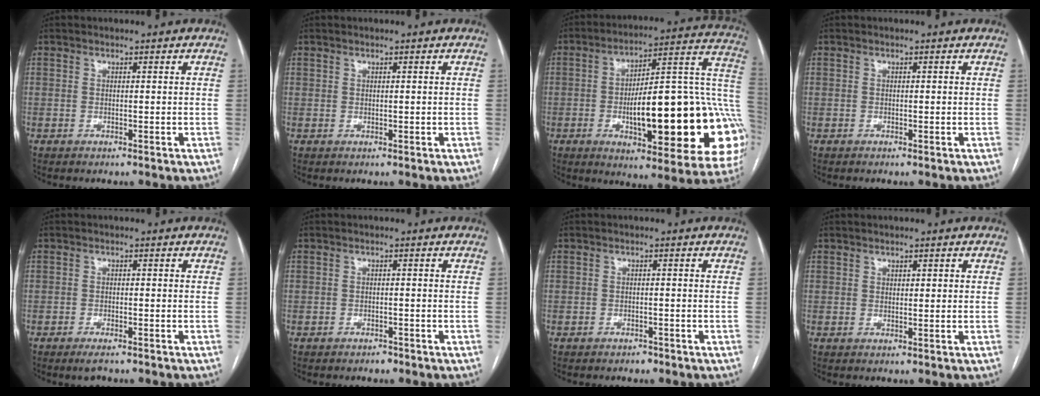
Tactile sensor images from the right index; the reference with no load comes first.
{"total": 0.0}
{"total": 28.9, "force": [-5.0, 7.1, 27.5], "torque": [-0.293, 0.022, -0.065]}
{"total": 0.0}
{"total": 2.5, "force": [-1.8, 0.8, 1.6], "torque": [-0.029, -0.003, -0.027]}
{"total": 1.3, "force": [-1.1, 0.6, 0.4], "torque": [-0.009, 0.001, -0.016]}
{"total": 1.3, "force": [-1.1, 0.8, 0.3], "torque": [-0.008, 0.002, -0.016]}
{"total": 1.4, "force": [0.6, 0.6, 1.1], "torque": [-0.016, 0.003, 0.008]}